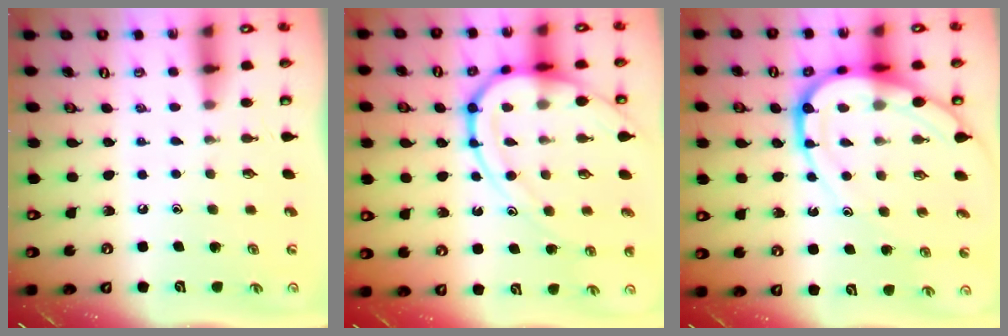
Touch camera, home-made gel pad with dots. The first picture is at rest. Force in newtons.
{"total": 15.3, "press": 15.3, "slide": 1.4}
{"total": 14.5, "press": 14.4, "slide": 1.6}